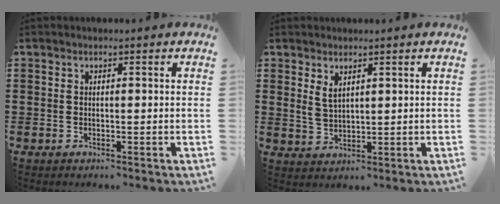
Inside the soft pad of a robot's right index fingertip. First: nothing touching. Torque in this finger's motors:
{"motor_torque": [0.21, 0.28, 0.07, 0.05]}